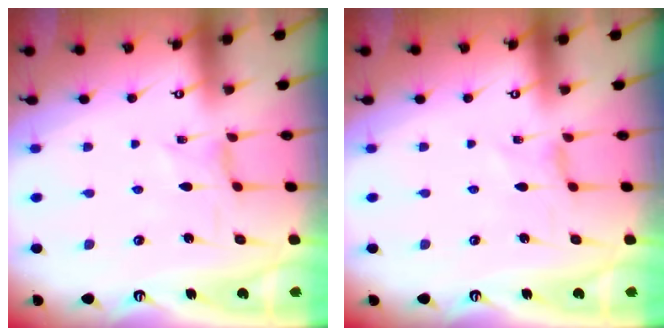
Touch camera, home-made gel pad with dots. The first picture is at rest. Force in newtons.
{"total": 0.0}